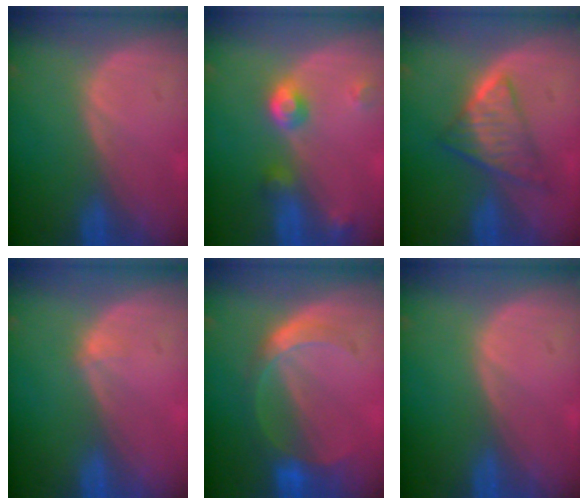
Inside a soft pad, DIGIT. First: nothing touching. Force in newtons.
{"total": 4.8, "press": 4.3, "slide": 2.0}
{"total": 6.1, "press": 5.7, "slide": 2.0}
{"total": 0.8, "press": 0.6, "slide": 0.5}
{"total": 5.7, "press": 5.4, "slide": 1.8}
{"total": 0.0}